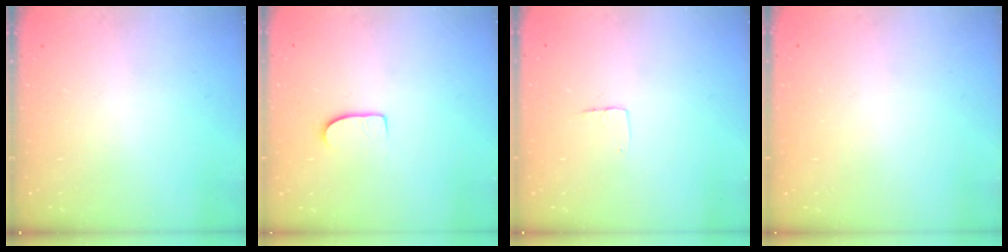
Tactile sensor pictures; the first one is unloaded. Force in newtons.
{"total": 5.8, "press": 5.8, "slide": 0.5}
{"total": 2.9, "press": 2.9, "slide": 0.2}
{"total": 0.0}